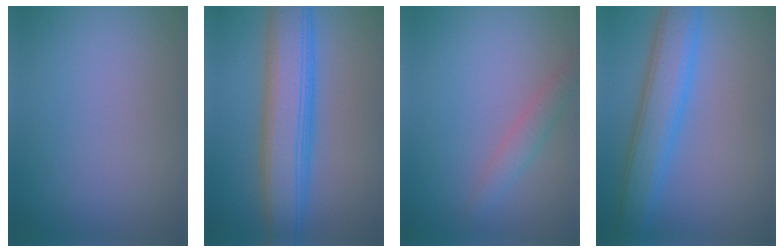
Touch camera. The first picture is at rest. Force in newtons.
{"total": 8.2, "press": 8.2, "slide": 0.1}
{"total": 2.0, "press": 2.0, "slide": 0.0}
{"total": 5.7, "press": 5.7, "slide": 0.2}